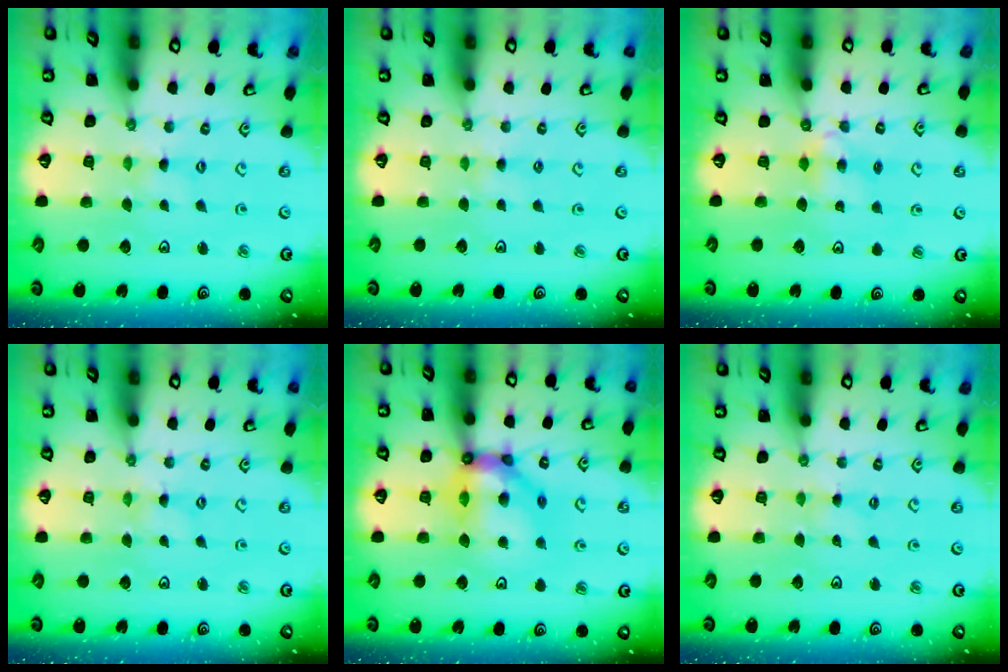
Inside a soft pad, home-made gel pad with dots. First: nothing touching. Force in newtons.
{"total": 1.9, "press": 1.9, "slide": 0.3}
{"total": 4.0, "press": 4.0, "slide": 0.5}
{"total": 0.6, "press": 0.6, "slide": 0.2}
{"total": 13.5, "press": 13.4, "slide": 1.5}
{"total": 1.4, "press": 1.4, "slide": 0.3}